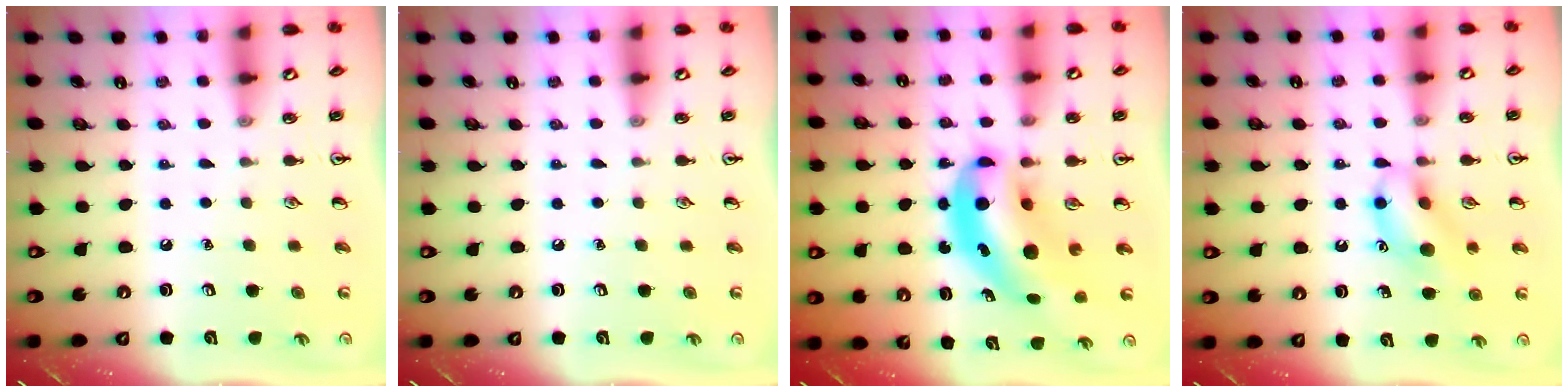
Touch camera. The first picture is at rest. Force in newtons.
{"total": 0.0}
{"total": 10.9, "press": 10.3, "slide": 3.5}
{"total": 11.8, "press": 11.7, "slide": 1.4}